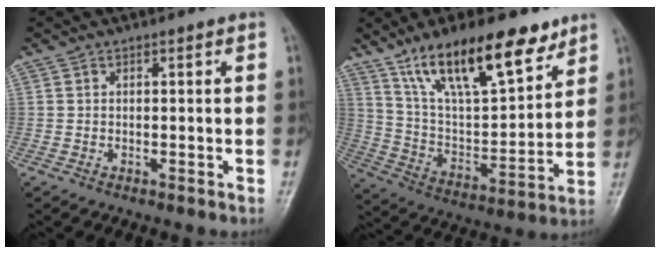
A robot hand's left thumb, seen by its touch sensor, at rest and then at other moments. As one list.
[{"total": 20.9, "force": [13.5, 7.7, 14.0], "torque": [-0.196, -0.051, 0.245]}]